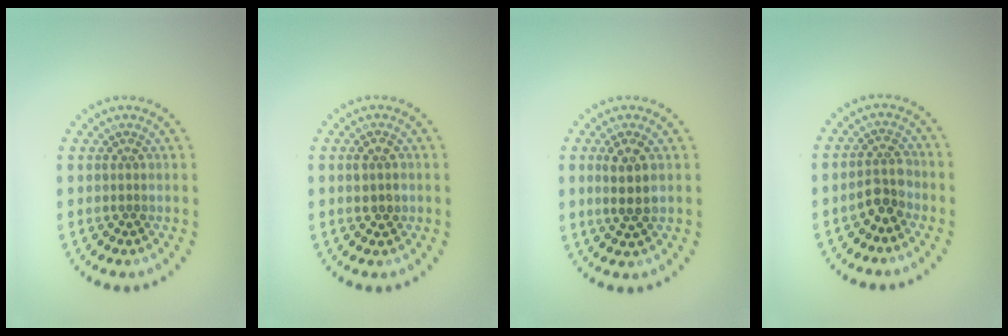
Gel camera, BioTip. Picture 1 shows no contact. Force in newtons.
{"total": 1.4, "press": 1.4, "slide": 0.1}
{"total": 2.4, "press": 2.2, "slide": 0.9}
{"total": 2.6, "press": 2.4, "slide": 1.1}